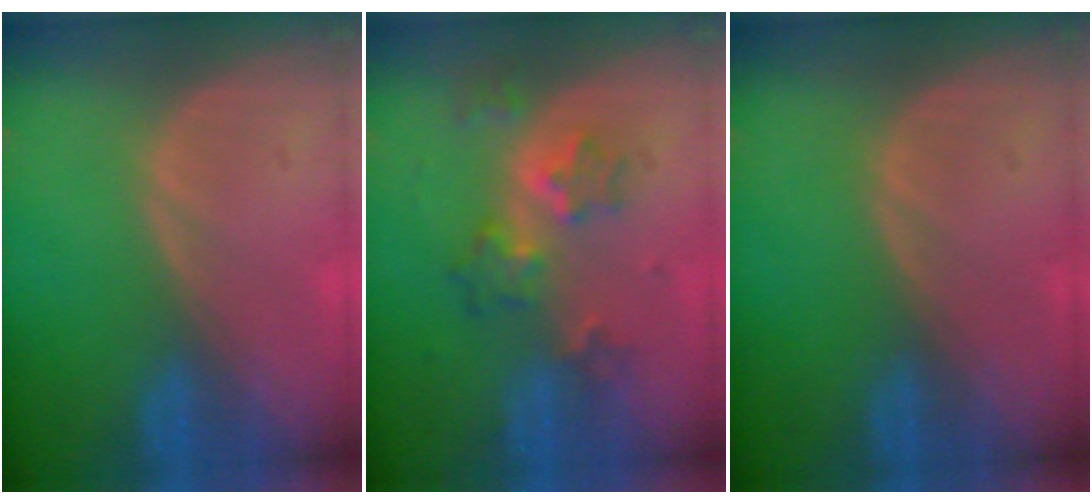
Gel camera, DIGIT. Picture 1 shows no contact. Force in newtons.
{"total": 6.3, "press": 5.5, "slide": 3.1}
{"total": 0.0}